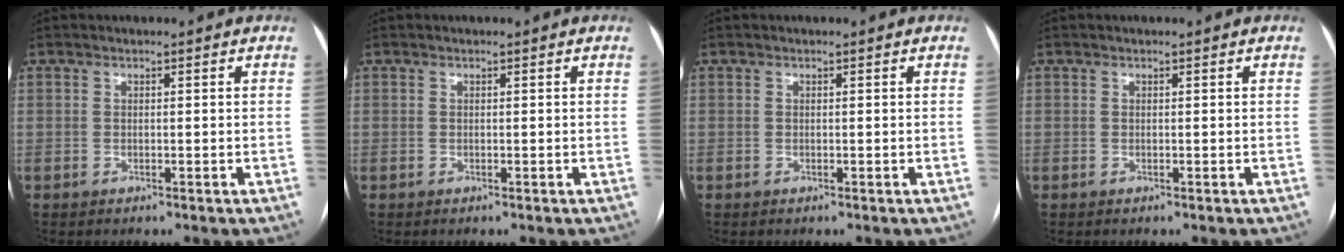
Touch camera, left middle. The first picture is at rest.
{"total": 0.0}
{"total": 0.0}
{"total": 0.0}